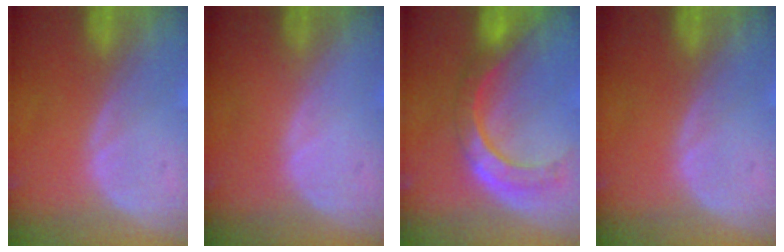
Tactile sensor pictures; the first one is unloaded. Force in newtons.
{"total": 0.0}
{"total": 8.6, "press": 7.3, "slide": 4.7}
{"total": 0.0}